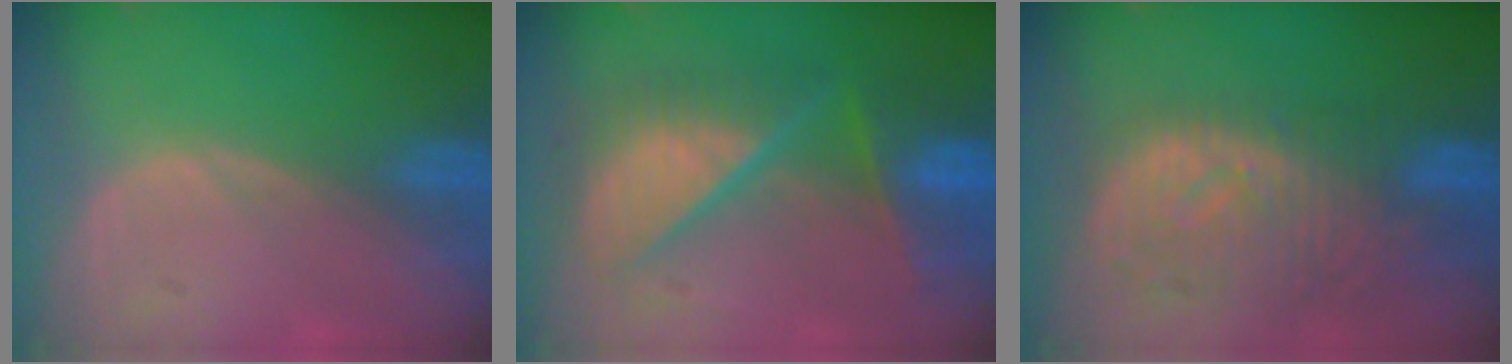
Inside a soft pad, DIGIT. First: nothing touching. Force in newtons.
{"total": 10.6, "press": 10.5, "slide": 1.4}
{"total": 10.9, "press": 9.6, "slide": 5.1}